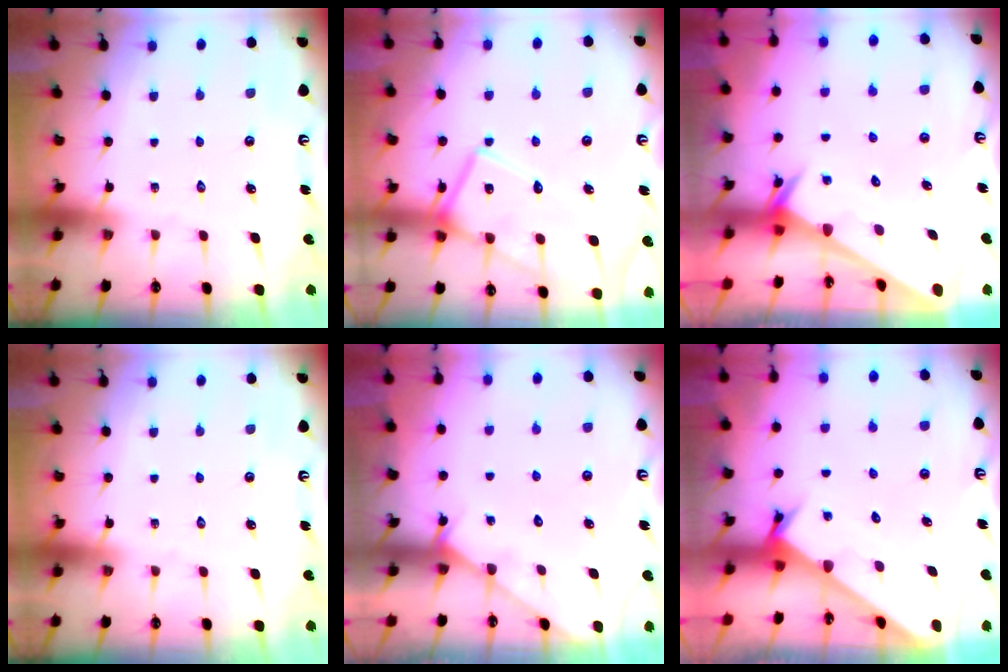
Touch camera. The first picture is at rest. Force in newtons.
{"total": 16.1, "press": 16.1, "slide": 1.4}
{"total": 2.3, "press": 2.3, "slide": 0.1}
{"total": 0.0}
{"total": 2.7, "press": 2.7, "slide": 0.3}
{"total": 2.4, "press": 2.4, "slide": 0.1}